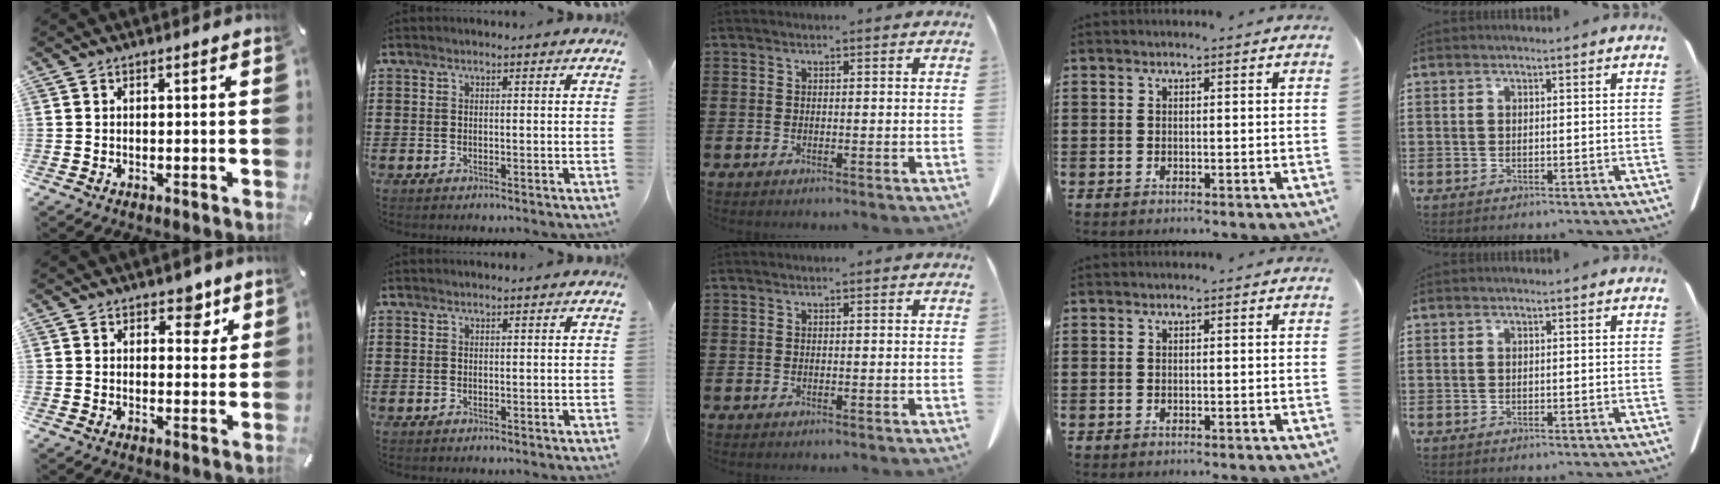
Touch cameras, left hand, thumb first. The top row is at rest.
{"thumb": {"total": 5.5, "force": [3.3, 3.5, 2.8], "torque": [-0.009, -0.018, 0.047]}}